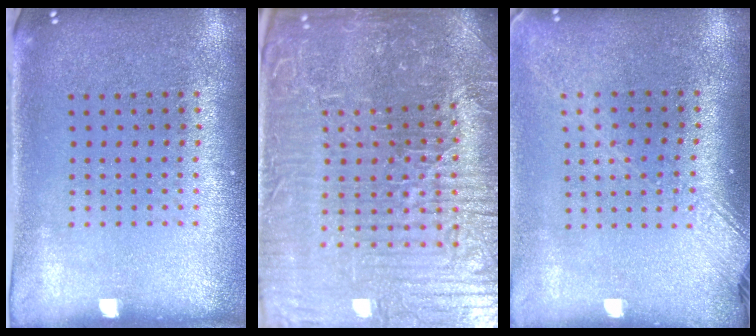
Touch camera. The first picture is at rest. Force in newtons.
{"total": 6.2, "press": 5.8, "slide": 2.1}
{"total": 1.8, "press": 1.5, "slide": 1.1}